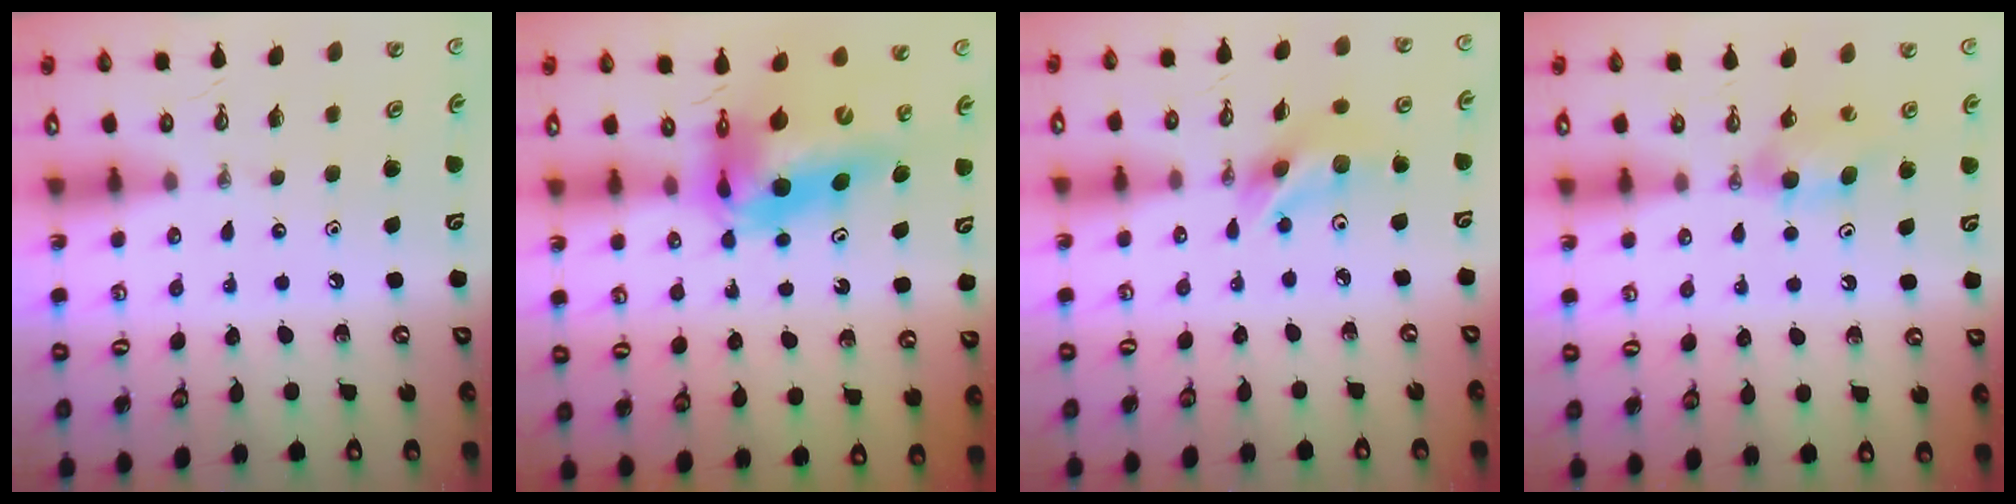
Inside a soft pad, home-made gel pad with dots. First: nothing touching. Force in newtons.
{"total": 12.2, "press": 12.2, "slide": 1.2}
{"total": 10.0, "press": 9.3, "slide": 3.9}
{"total": 5.9, "press": 5.8, "slide": 1.0}